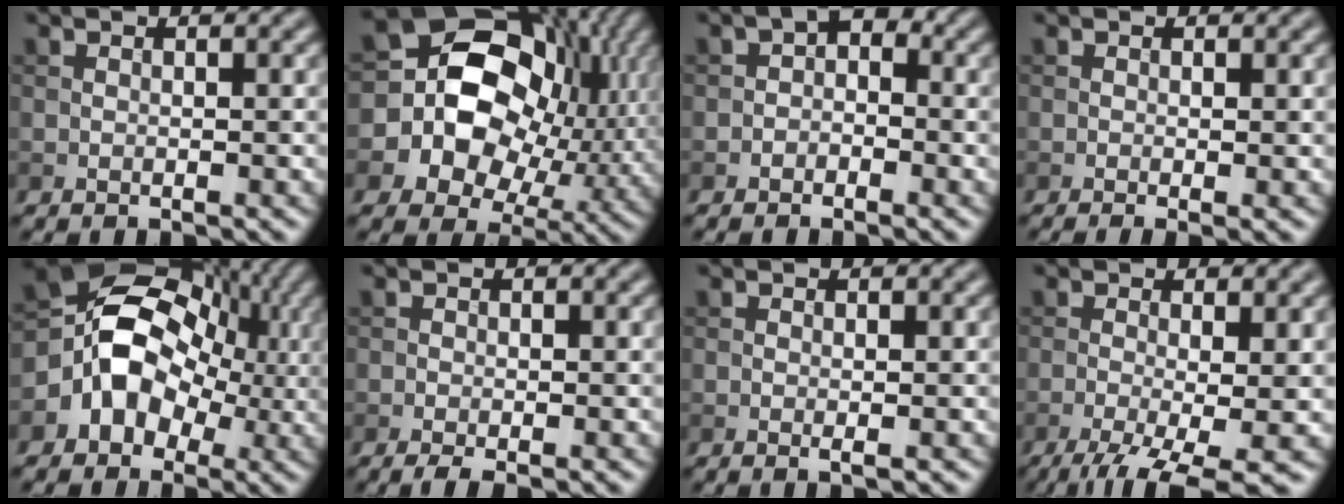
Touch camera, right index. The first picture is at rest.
{"total": 16.8, "force": [2.3, 13.6, 9.5], "torque": [-0.189, 0.010, 0.049]}
{"total": 2.0, "force": [-0.7, 1.4, 1.3], "torque": [-0.013, 0.006, -0.018]}
{"total": 1.5, "force": [-0.3, 0.4, 1.4], "torque": [-0.019, -0.008, -0.007]}
{"total": 9.5, "force": [-0.9, 7.5, 5.8], "torque": [-0.080, 0.013, -0.037]}
{"total": 1.6, "force": [-0.9, 0.5, 1.2], "torque": [-0.022, -0.003, -0.017]}
{"total": 0.7, "force": [-0.1, 0.1, 0.7], "torque": [-0.011, -0.004, -0.002]}
{"total": 7.4, "force": [-3.2, 2.1, 6.3], "torque": [-0.110, -0.017, -0.047]}